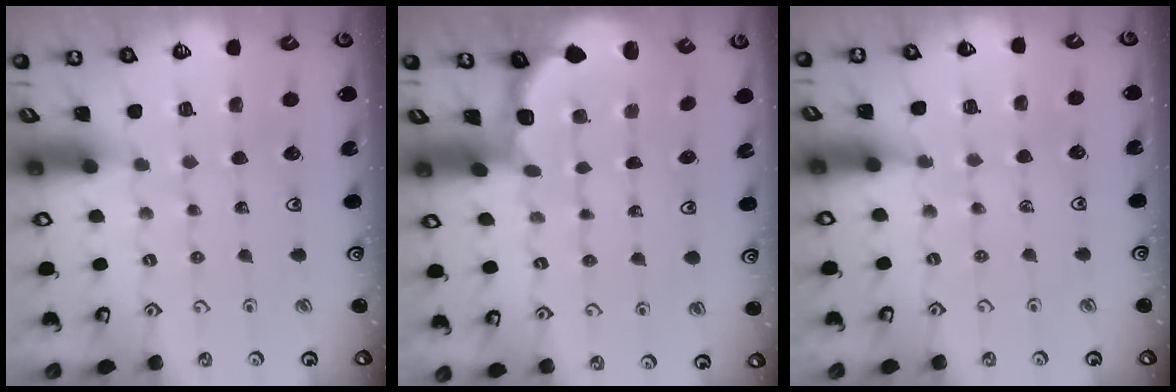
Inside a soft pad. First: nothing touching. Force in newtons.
{"total": 1.8, "press": 1.7, "slide": 0.7}
{"total": 5.9, "press": 5.8, "slide": 1.2}